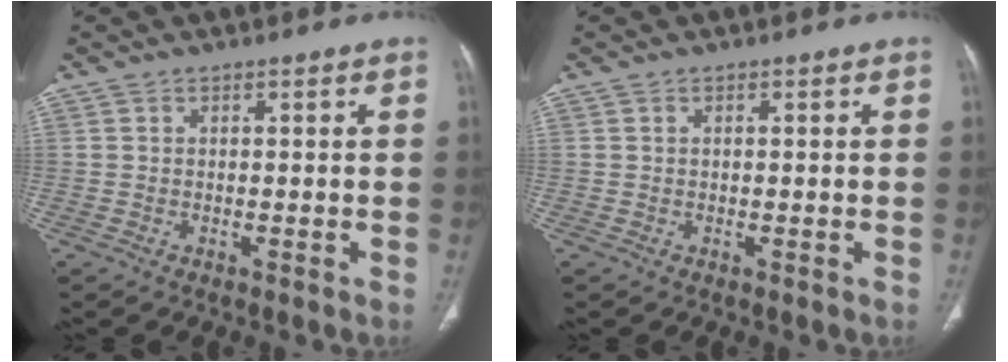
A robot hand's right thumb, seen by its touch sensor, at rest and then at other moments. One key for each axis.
{"total": 0.0}